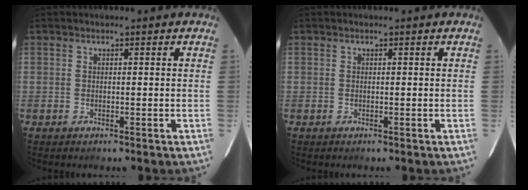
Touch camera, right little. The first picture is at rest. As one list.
[{"total": 0.0}]